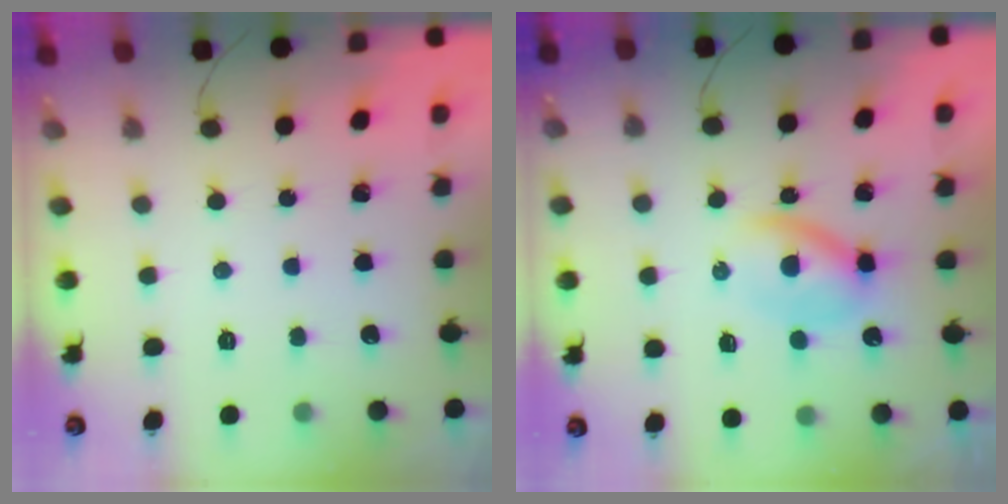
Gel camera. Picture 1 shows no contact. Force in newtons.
{"total": 3.9, "press": 3.9, "slide": 0.4}